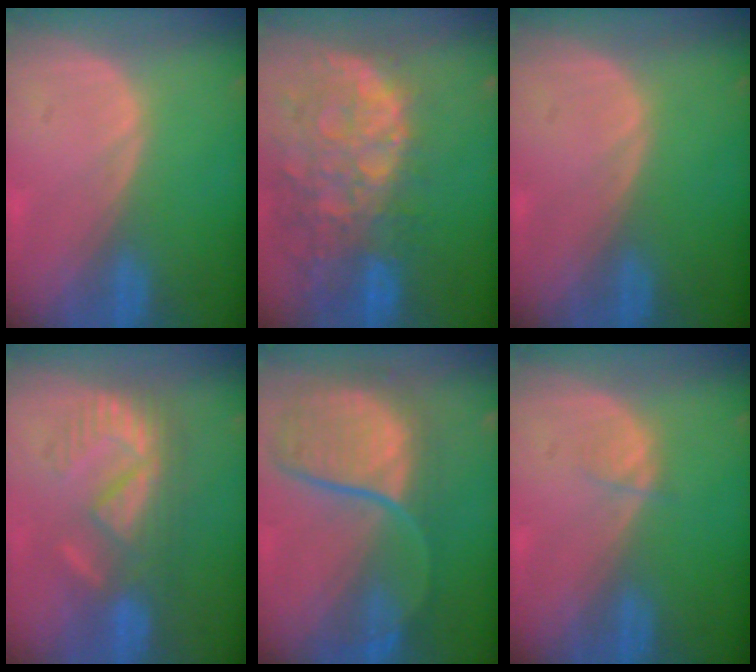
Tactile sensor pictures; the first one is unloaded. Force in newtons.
{"total": 13.8, "press": 11.1, "slide": 8.1}
{"total": 0.0}
{"total": 8.3, "press": 7.8, "slide": 2.8}
{"total": 10.5, "press": 9.6, "slide": 4.1}
{"total": 1.2, "press": 1.2, "slide": 0.2}